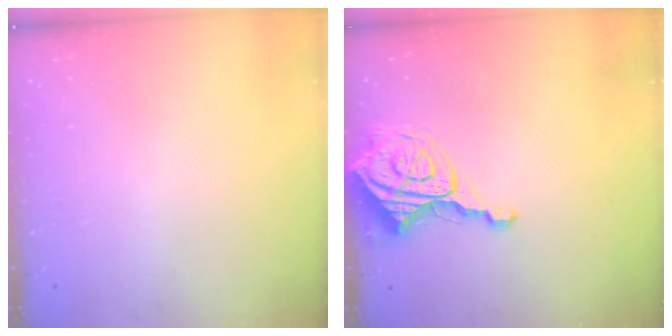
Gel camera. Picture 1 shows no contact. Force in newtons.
{"total": 14.1, "press": 14.0, "slide": 1.1}